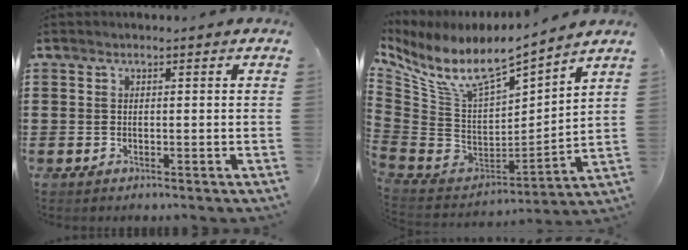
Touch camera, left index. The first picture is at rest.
{"total": 8.1, "force": [6.1, 2.0, 4.8], "torque": [-0.122, -0.059, 0.105]}